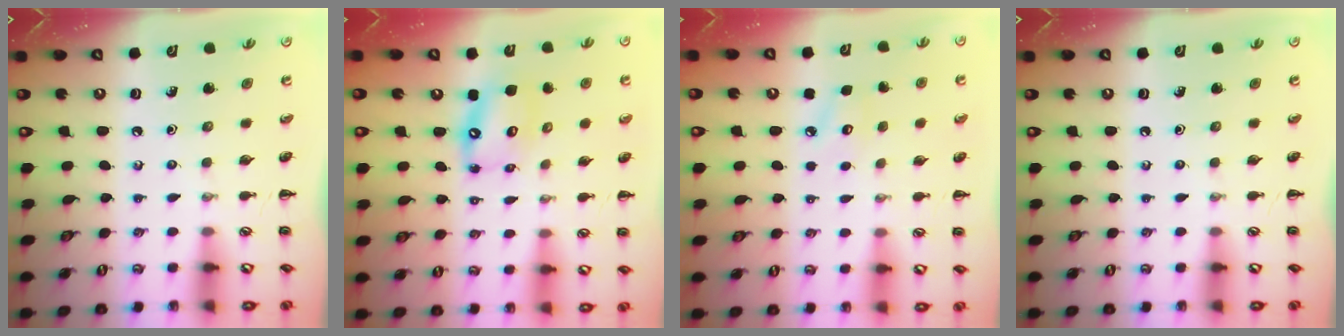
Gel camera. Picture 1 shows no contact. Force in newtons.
{"total": 12.0, "press": 11.6, "slide": 3.1}
{"total": 3.9, "press": 3.7, "slide": 1.0}
{"total": 0.0}